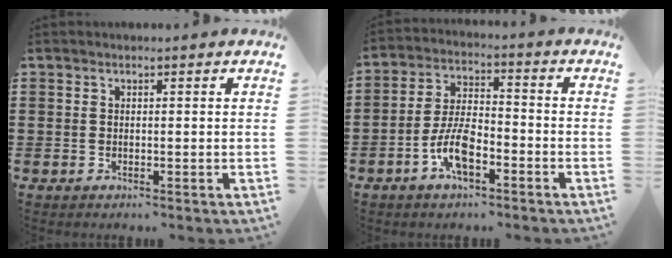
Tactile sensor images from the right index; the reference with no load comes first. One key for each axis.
{"total": 7.5, "fx": -3.6, "fy": 2.9, "fz": 5.9, "tx": -0.139, "ty": -0.004, "tz": -0.072}